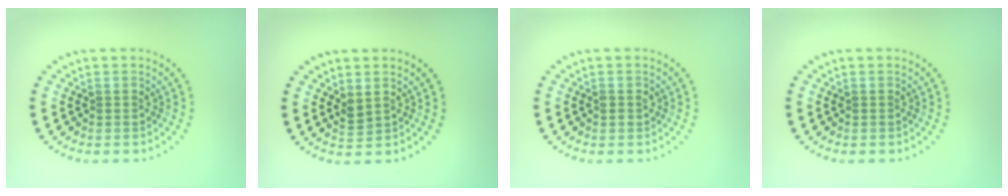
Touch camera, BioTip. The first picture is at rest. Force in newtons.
{"total": 1.1, "press": 1.0, "slide": 0.4}
{"total": 0.8, "press": 0.8, "slide": 0.2}
{"total": 0.0}